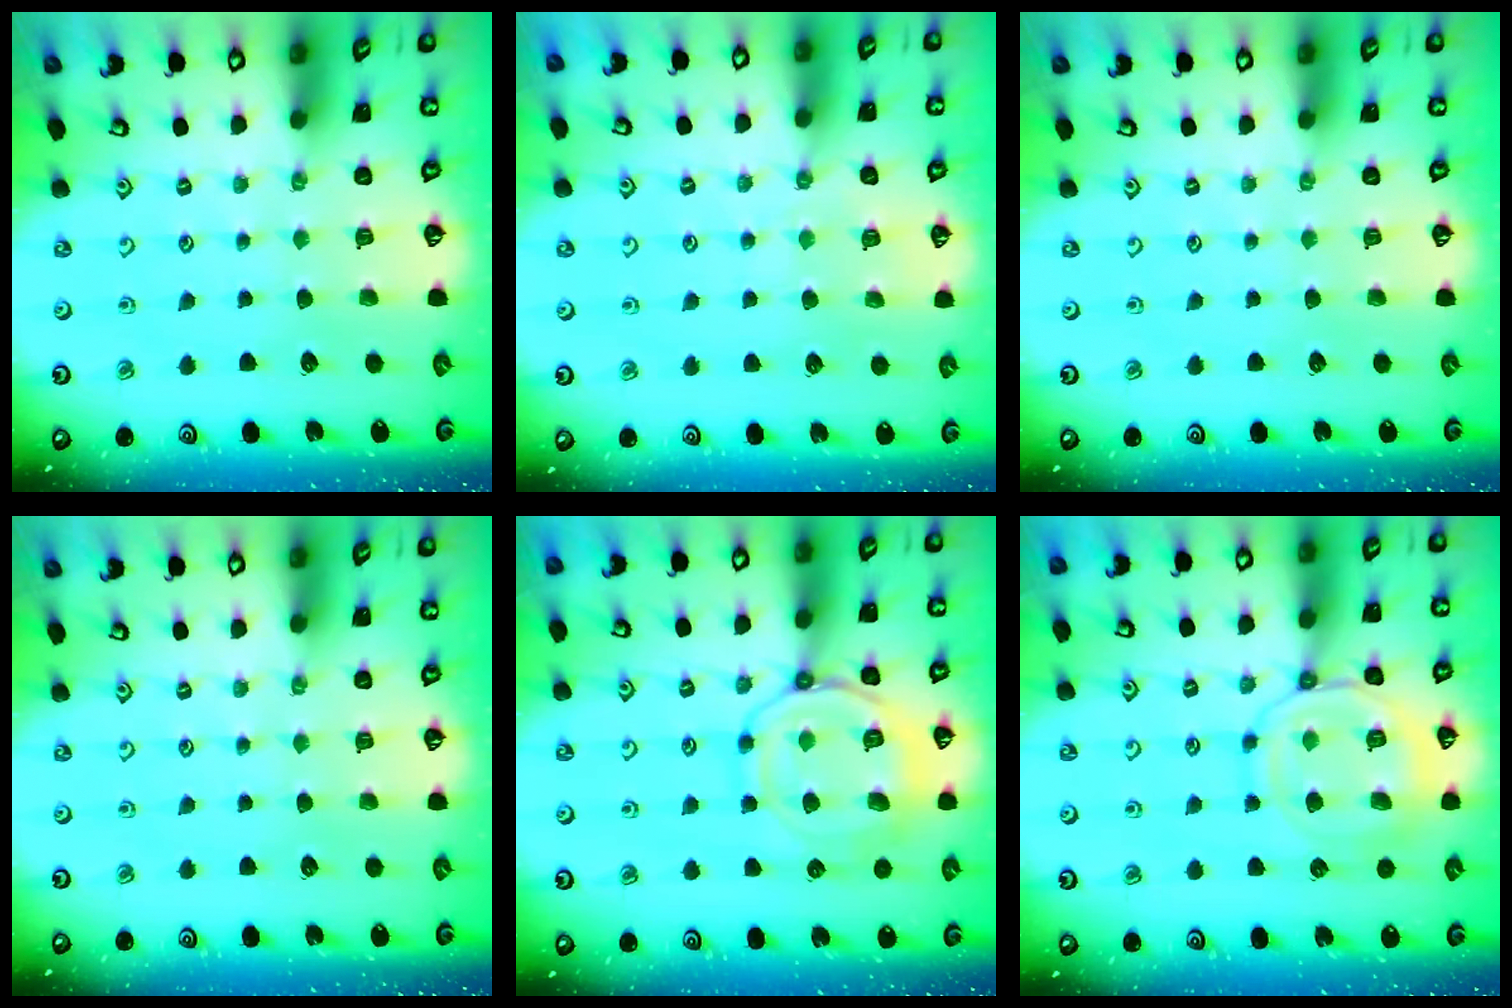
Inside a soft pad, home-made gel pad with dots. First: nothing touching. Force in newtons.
{"total": 4.3, "press": 4.3, "slide": 0.4}
{"total": 0.0}
{"total": 0.0}
{"total": 13.9, "press": 13.9, "slide": 1.4}
{"total": 12.9, "press": 12.8, "slide": 1.3}